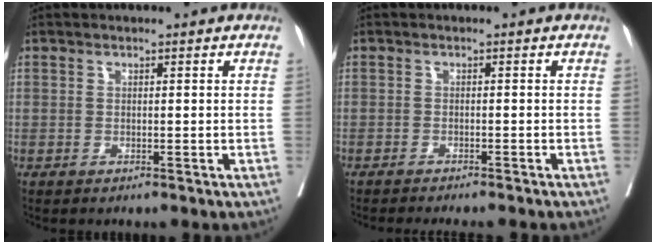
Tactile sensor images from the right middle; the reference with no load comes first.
{"total": 7.0, "force": [-6.3, 0.7, 2.9], "torque": [-0.027, -0.010, -0.081]}